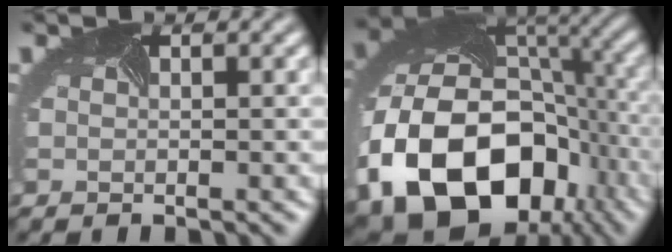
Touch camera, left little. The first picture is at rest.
{"total": 18.2, "force": [-6.7, 12.9, 11.0], "torque": [-0.228, -0.042, -0.102]}